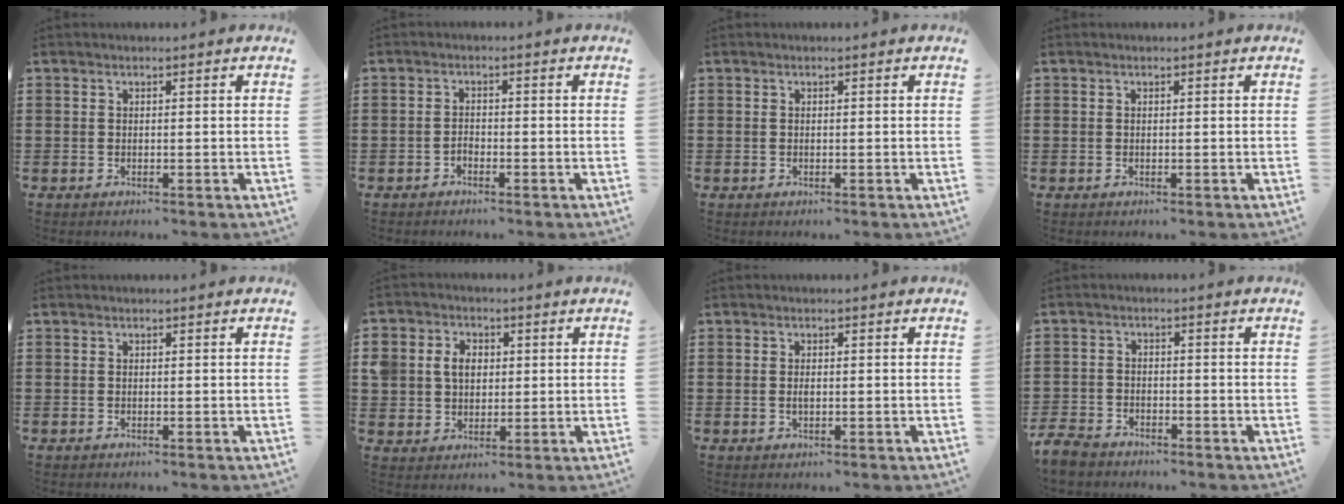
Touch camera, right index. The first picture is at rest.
{"total": 1.2, "force": [-0.9, 0.7, 0.4], "torque": [-0.011, -0.002, -0.017]}
{"total": 0.0}
{"total": 0.0}
{"total": 0.0}
{"total": 5.1, "force": [0.8, 4.4, 2.5], "torque": [-0.071, 0.013, 0.011]}
{"total": 1.0, "force": [-0.1, 0.5, 0.9], "torque": [-0.018, 0.003, -0.003]}
{"total": 3.5, "force": [-3.3, 1.0, 0.5], "torque": [-0.026, -0.002, -0.074]}